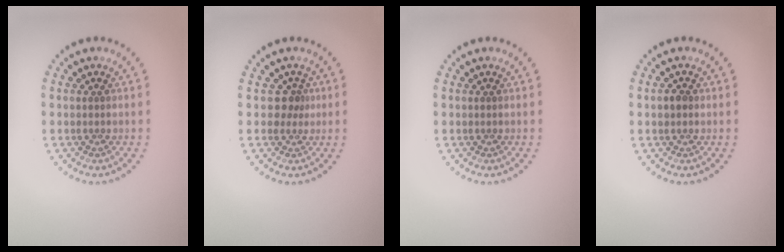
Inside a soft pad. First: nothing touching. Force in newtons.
{"total": 1.2, "press": 0.7, "slide": 1.0}
{"total": 0.0}
{"total": 1.1, "press": 1.1, "slide": 0.2}